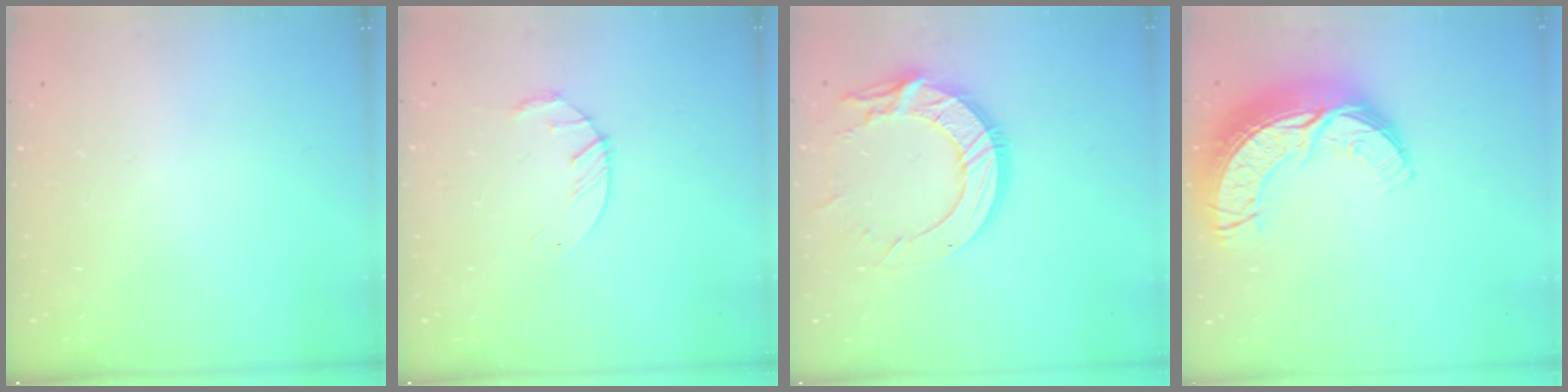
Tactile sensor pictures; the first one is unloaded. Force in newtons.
{"total": 3.6, "press": 3.6, "slide": 0.6}
{"total": 14.7, "press": 14.6, "slide": 1.4}
{"total": 17.3, "press": 17.2, "slide": 1.2}